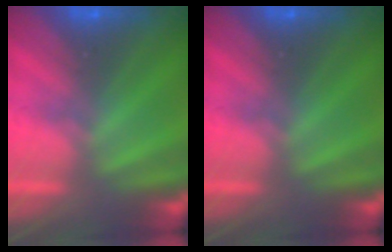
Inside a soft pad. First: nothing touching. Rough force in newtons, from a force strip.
{"total": 0.0}